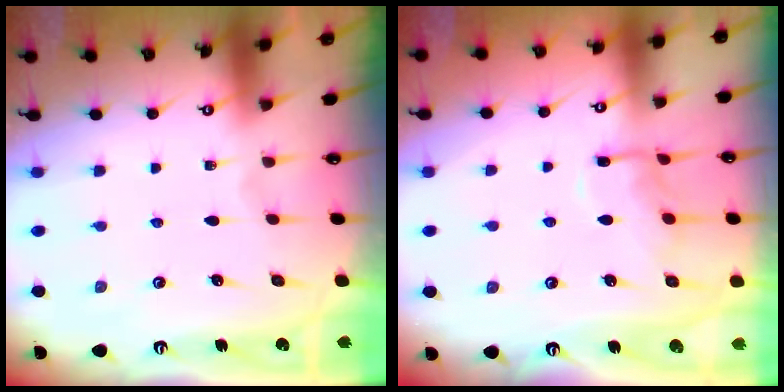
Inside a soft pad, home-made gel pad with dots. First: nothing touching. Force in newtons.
{"total": 8.6, "press": 8.6, "slide": 0.6}